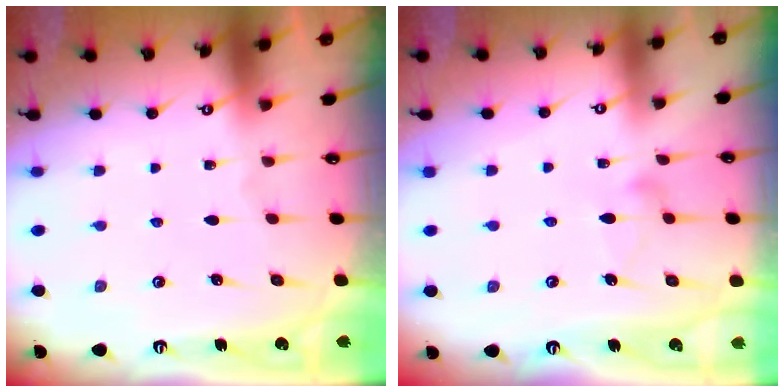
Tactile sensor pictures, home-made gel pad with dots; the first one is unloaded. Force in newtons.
{"total": 8.6, "press": 8.6, "slide": 0.1}